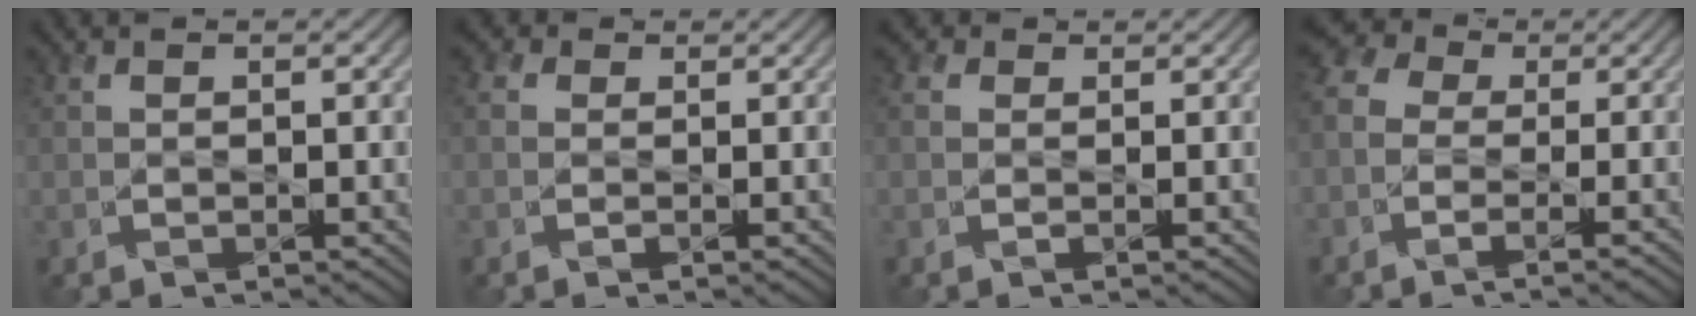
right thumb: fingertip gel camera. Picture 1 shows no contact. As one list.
[{"total": 1.8, "force": [0.2, 1.4, 1.0], "torque": [-0.022, 0.000, -0.001]}, {"total": 1.3, "force": [0.4, 1.1, 0.7], "torque": [-0.017, 0.000, 0.003]}, {"total": 6.4, "force": [-2.1, 4.2, 4.3], "torque": [-0.093, 0.002, -0.040]}]